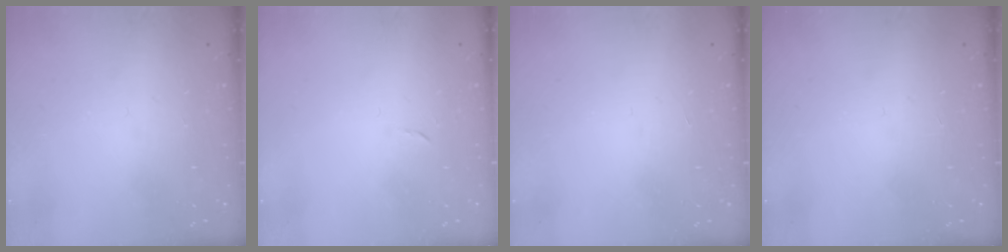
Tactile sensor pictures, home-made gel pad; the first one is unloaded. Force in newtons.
{"total": 2.3, "press": 2.3, "slide": 0.4}
{"total": 1.7, "press": 1.7, "slide": 0.1}
{"total": 0.0}